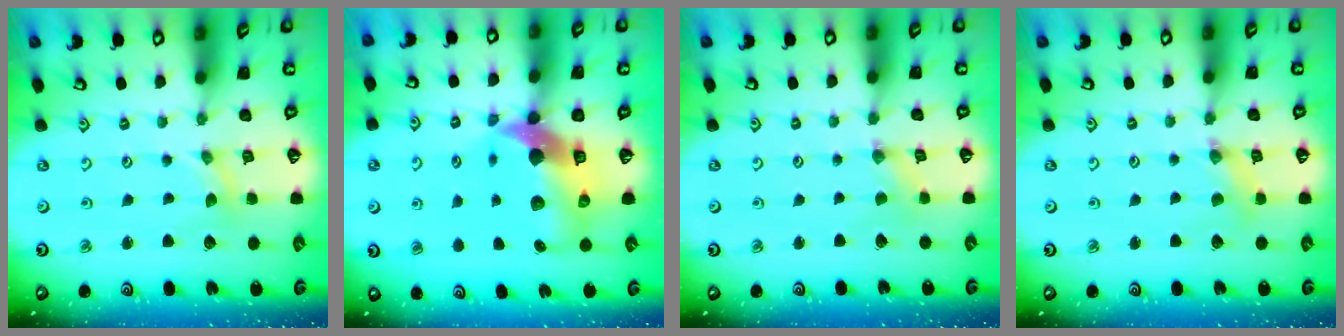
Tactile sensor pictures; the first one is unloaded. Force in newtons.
{"total": 13.9, "press": 13.7, "slide": 2.1}
{"total": 0.6, "press": 0.5, "slide": 0.2}
{"total": 2.1, "press": 2.1, "slide": 0.3}